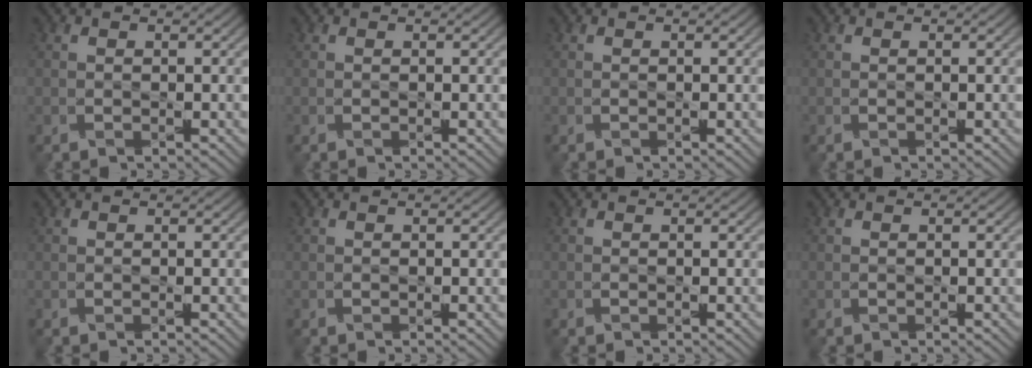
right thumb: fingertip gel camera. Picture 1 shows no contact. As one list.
[{"total": 0.0}, {"total": 0.0}, {"total": 0.0}, {"total": 0.0}, {"total": 0.0}, {"total": 0.0}, {"total": 0.0}]